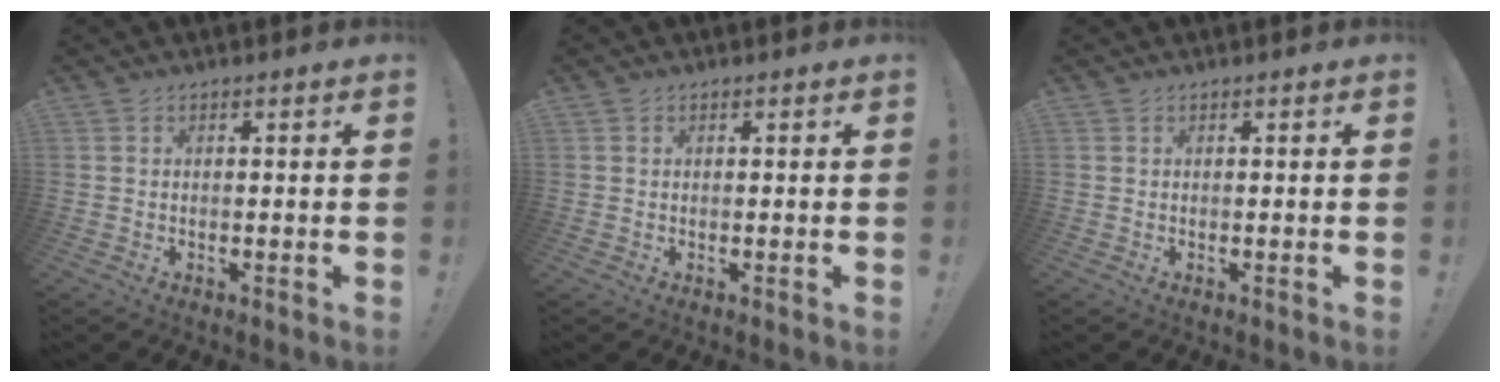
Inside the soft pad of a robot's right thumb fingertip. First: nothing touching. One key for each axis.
{"total": 0.0}
{"total": 0.0}